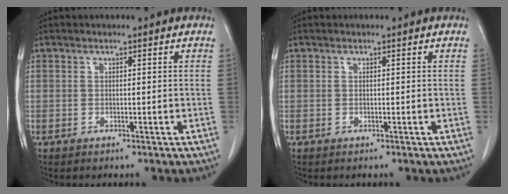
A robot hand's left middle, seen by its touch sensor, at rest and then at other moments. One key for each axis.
{"total": 0.0}